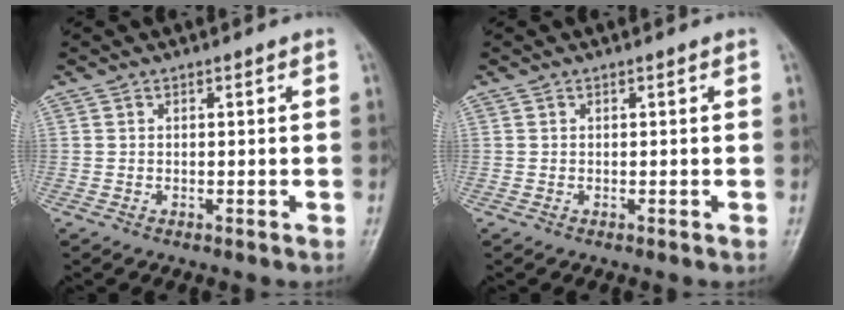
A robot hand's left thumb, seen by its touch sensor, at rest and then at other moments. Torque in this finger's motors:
{"motor_torque": [0.00, 0.00, 0.00, 0.00, 0.00]}